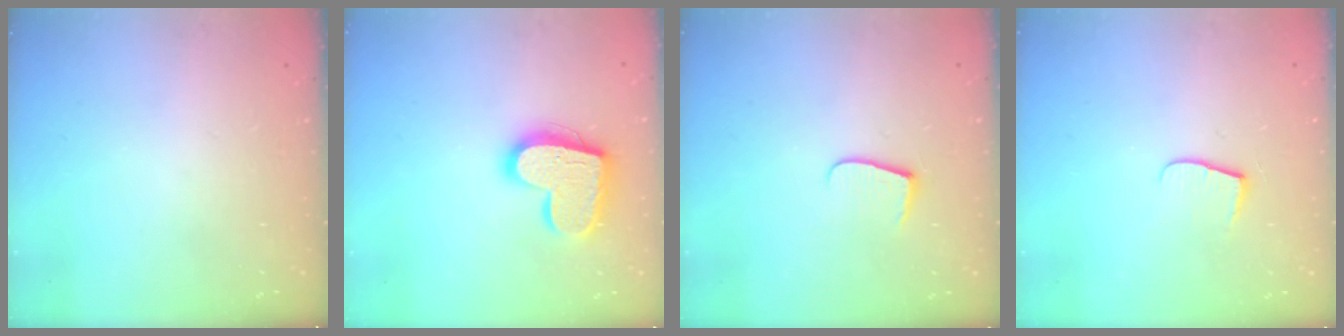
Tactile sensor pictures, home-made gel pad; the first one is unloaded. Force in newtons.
{"total": 16.7, "press": 16.7, "slide": 1.1}
{"total": 6.2, "press": 6.2, "slide": 0.6}
{"total": 6.5, "press": 6.5, "slide": 0.7}